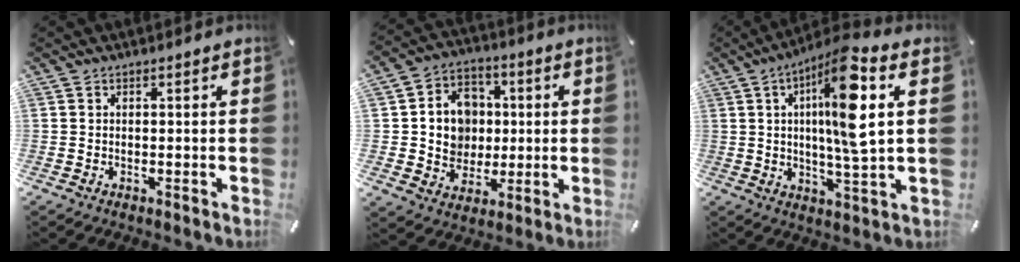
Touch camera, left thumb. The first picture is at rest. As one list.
[{"total": 11.3, "force": [0.5, 10.7, 3.5], "torque": [-0.060, 0.004, 0.020]}, {"total": 15.5, "force": [3.8, 2.6, 14.8], "torque": [-0.272, -0.009, 0.048]}]